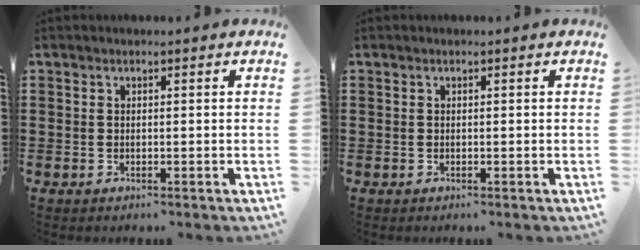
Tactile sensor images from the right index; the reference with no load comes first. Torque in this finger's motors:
{"motor_torque": [0.00, 0.00, 0.00, 0.00]}